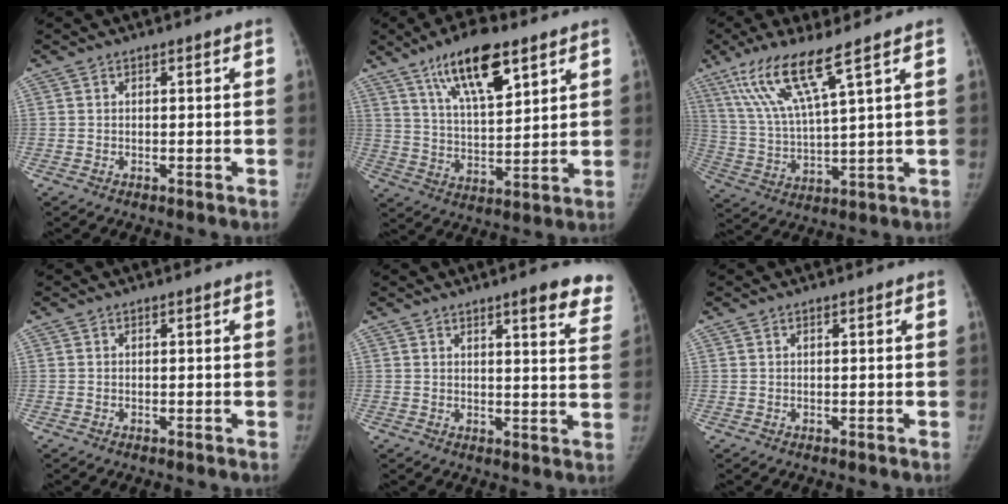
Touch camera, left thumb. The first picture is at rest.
{"total": 14.7, "force": [8.8, 5.0, 10.7], "torque": [-0.163, -0.037, 0.157]}
{"total": 12.4, "force": [7.5, 0.9, 9.9], "torque": [-0.214, -0.031, 0.155]}
{"total": 0.0}
{"total": 10.1, "force": [7.5, 2.3, 6.3], "torque": [-0.043, -0.036, 0.075]}
{"total": 0.0}